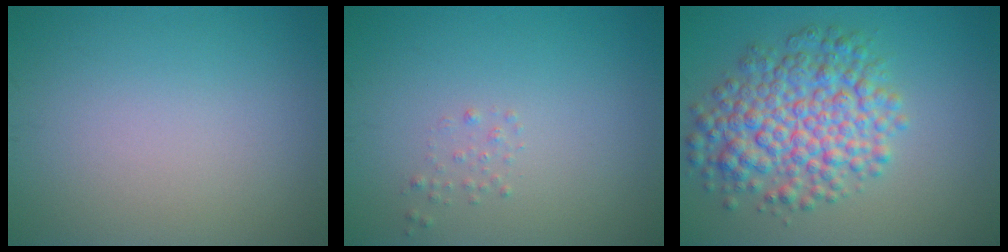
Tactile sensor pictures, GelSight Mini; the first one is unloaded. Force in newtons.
{"total": 0.6, "press": 0.6, "slide": 0.1}
{"total": 7.4, "press": 7.4, "slide": 0.2}